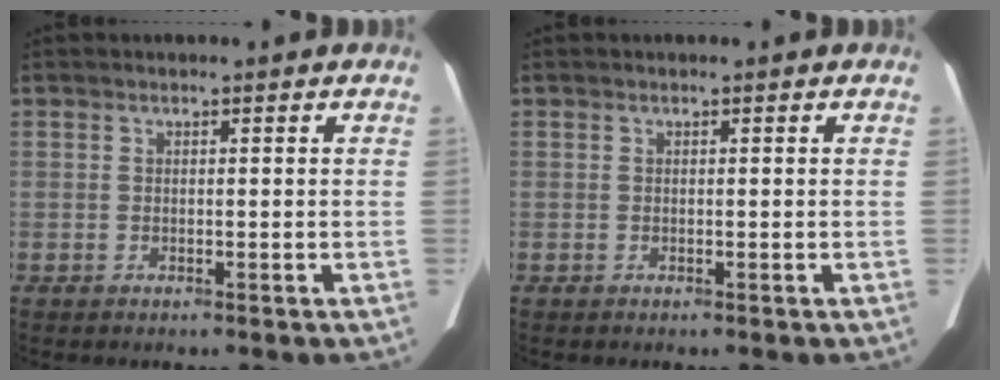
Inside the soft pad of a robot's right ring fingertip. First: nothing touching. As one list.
[{"total": 0.0}]